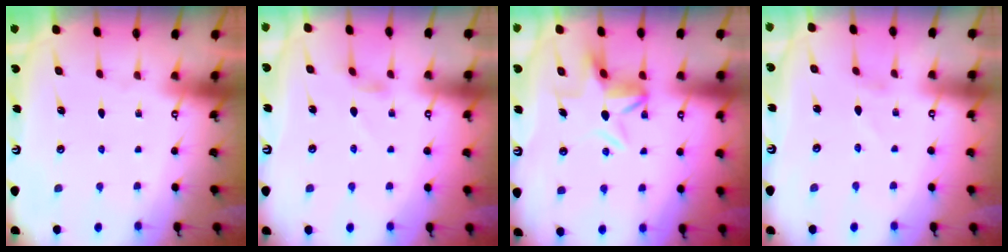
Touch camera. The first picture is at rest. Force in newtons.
{"total": 2.4, "press": 2.3, "slide": 0.4}
{"total": 6.2, "press": 6.2, "slide": 0.2}
{"total": 1.3, "press": 1.3, "slide": 0.1}